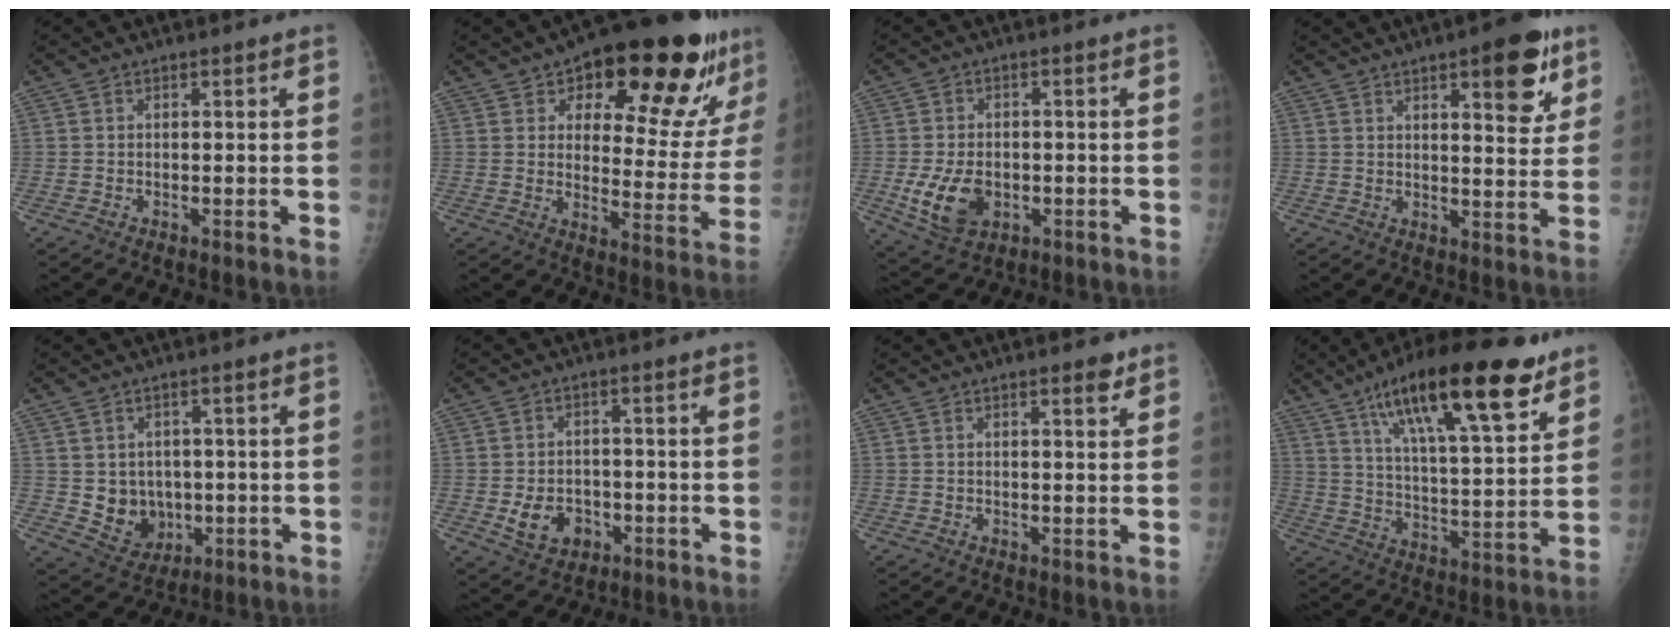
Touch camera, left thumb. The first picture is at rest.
{"total": 23.5, "force": [13.4, 9.0, 17.1], "torque": [-0.187, -0.039, 0.188]}
{"total": 9.1, "force": [-2.1, 6.2, 6.3], "torque": [-0.106, 0.000, -0.025]}
{"total": 11.3, "force": [5.8, 3.8, 9.0], "torque": [-0.090, -0.025, 0.072]}
{"total": 7.8, "force": [-0.2, 6.7, 4.0], "torque": [-0.028, -0.006, 0.017]}
{"total": 6.9, "force": [-2.1, 5.4, 3.8], "torque": [-0.048, 0.011, -0.027]}
{"total": 2.6, "force": [1.7, 0.6, 1.8], "torque": [-0.019, -0.009, 0.022]}
{"total": 23.8, "force": [14.2, 6.4, 18.0], "torque": [-0.277, -0.041, 0.232]}